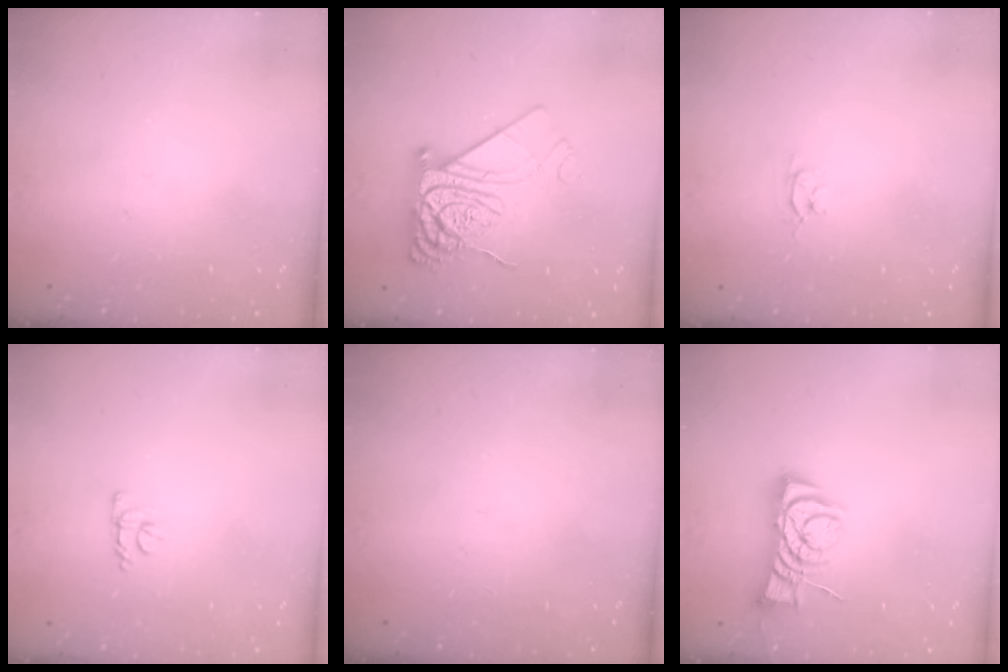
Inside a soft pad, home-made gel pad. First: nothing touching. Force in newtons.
{"total": 12.3, "press": 12.3, "slide": 1.0}
{"total": 2.6, "press": 2.6, "slide": 0.3}
{"total": 4.1, "press": 4.0, "slide": 0.7}
{"total": 0.0}
{"total": 7.8, "press": 7.7, "slide": 0.6}